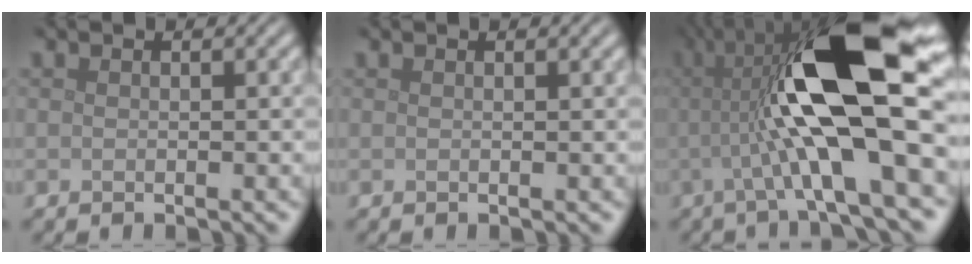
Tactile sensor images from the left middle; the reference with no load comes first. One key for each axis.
{"total": 0.9, "fx": 0.6, "fy": 0.3, "fz": 0.7, "tx": -0.004, "ty": 0.007, "tz": 0.008}
{"total": 14.0, "fx": 1.4, "fy": 3.3, "fz": 13.6, "tx": -0.225, "ty": 0.016, "tz": 0.021}